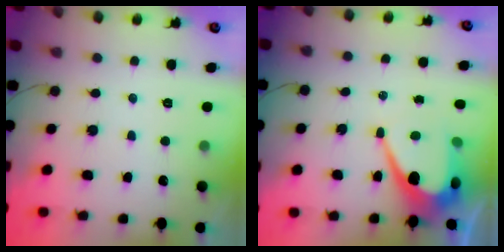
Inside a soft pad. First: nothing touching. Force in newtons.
{"total": 9.4, "press": 9.4, "slide": 0.7}